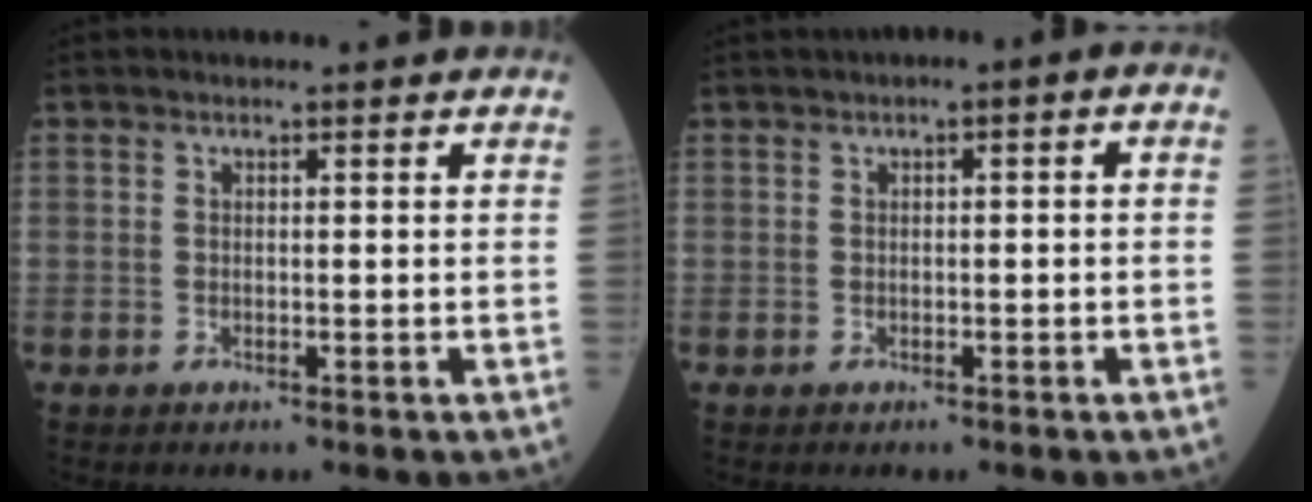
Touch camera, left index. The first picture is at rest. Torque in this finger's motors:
{"motor_torque": [0.97, -1.17, 0.28, 0.10]}